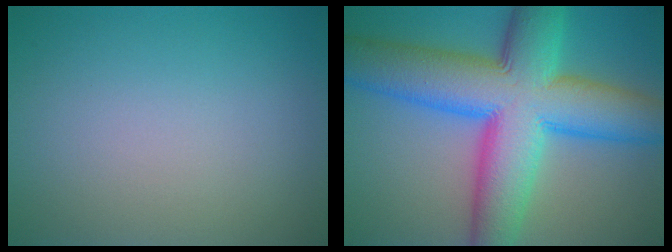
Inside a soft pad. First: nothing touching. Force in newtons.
{"total": 14.2, "press": 14.2, "slide": 0.2}